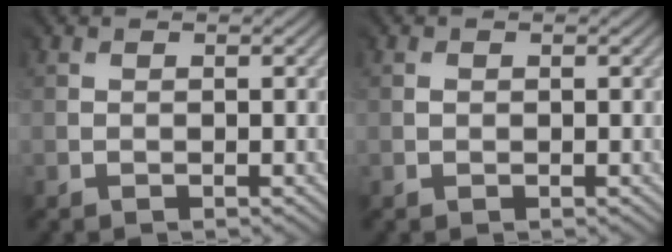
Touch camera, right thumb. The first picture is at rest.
{"total": 0.6, "force": [0.3, 0.5, 0.0], "torque": [0.001, 0.000, 0.008]}